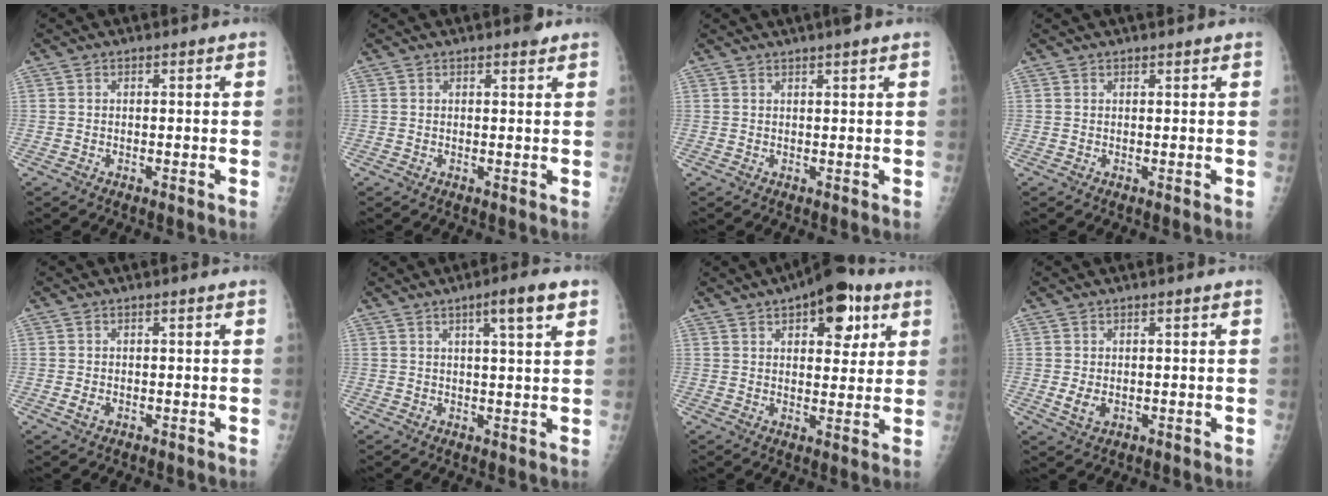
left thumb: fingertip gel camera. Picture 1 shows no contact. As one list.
[{"total": 1.7, "force": [1.3, 0.6, 1.0], "torque": [-0.010, -0.005, 0.015]}, {"total": 2.7, "force": [2.1, 0.0, 1.8], "torque": [-0.023, 0.008, 0.031]}, {"total": 1.8, "force": [1.5, 0.3, 0.9], "torque": [-0.002, 0.007, 0.020]}, {"total": 1.4, "force": [-0.2, 0.8, 1.1], "torque": [-0.019, 0.000, -0.002]}, {"total": 6.5, "force": [3.4, 0.7, 5.5], "torque": [-0.082, -0.009, 0.050]}, {"total": 12.9, "force": [6.4, 6.2, 9.3], "torque": [-0.086, -0.013, 0.084]}, {"total": 2.8, "force": [0.0, 1.6, 2.3], "torque": [-0.040, -0.006, 0.007]}]